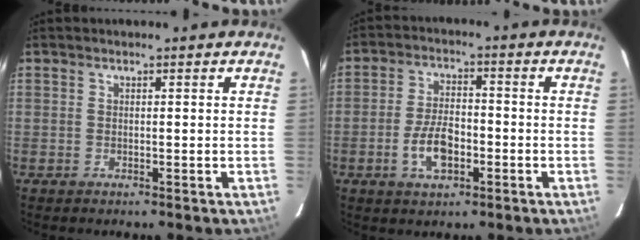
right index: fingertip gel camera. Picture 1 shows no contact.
{"total": 7.5, "force": [-2.8, 3.8, 5.8], "torque": [-0.118, 0.005, -0.047]}